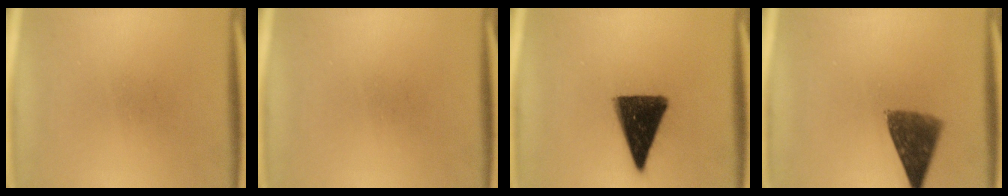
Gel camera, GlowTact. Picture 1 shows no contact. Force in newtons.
{"total": 0.0}
{"total": 13.6}
{"total": 8.2}